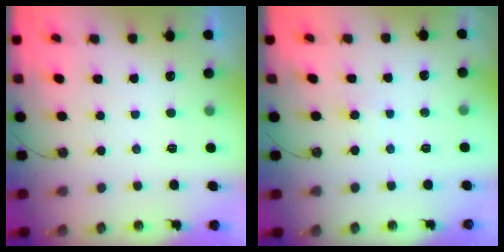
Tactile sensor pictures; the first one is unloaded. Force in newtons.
{"total": 2.7, "press": 2.7, "slide": 0.5}